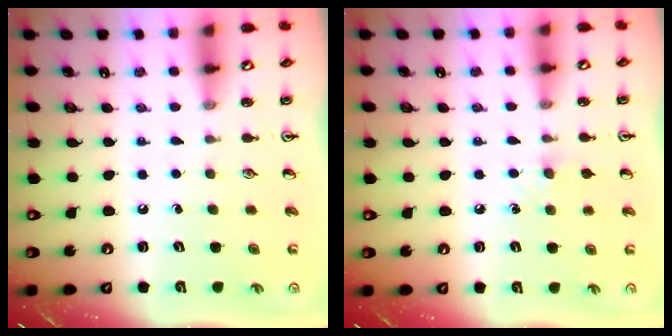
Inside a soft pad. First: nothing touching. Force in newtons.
{"total": 5.3, "press": 5.2, "slide": 1.0}